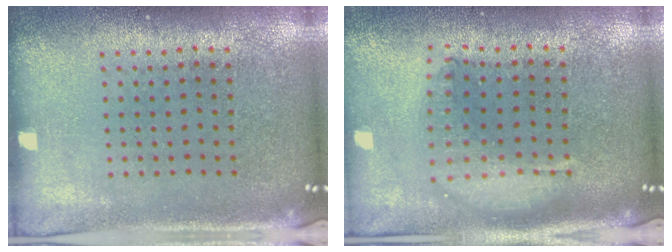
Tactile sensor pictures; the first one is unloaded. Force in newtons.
{"total": 1.8, "press": 1.6, "slide": 1.0}